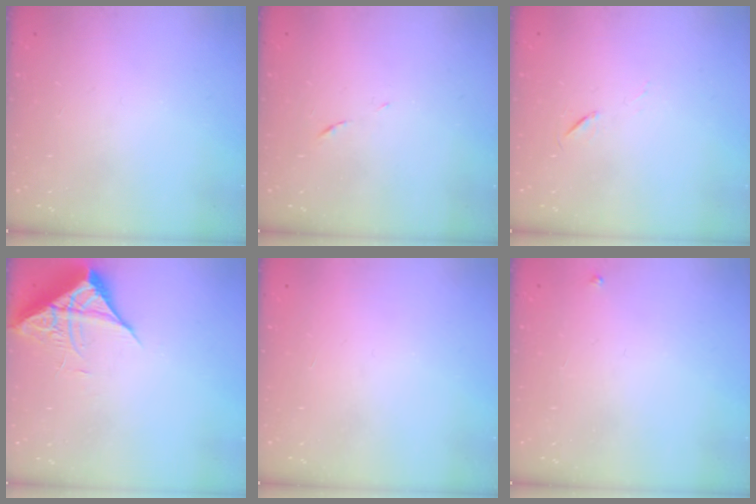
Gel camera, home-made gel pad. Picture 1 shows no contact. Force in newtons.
{"total": 5.0, "press": 5.0, "slide": 0.3}
{"total": 5.5, "press": 5.1, "slide": 2.1}
{"total": 7.3, "press": 7.2, "slide": 0.3}
{"total": 1.5, "press": 1.5, "slide": 0.1}
{"total": 2.7, "press": 2.7, "slide": 0.3}